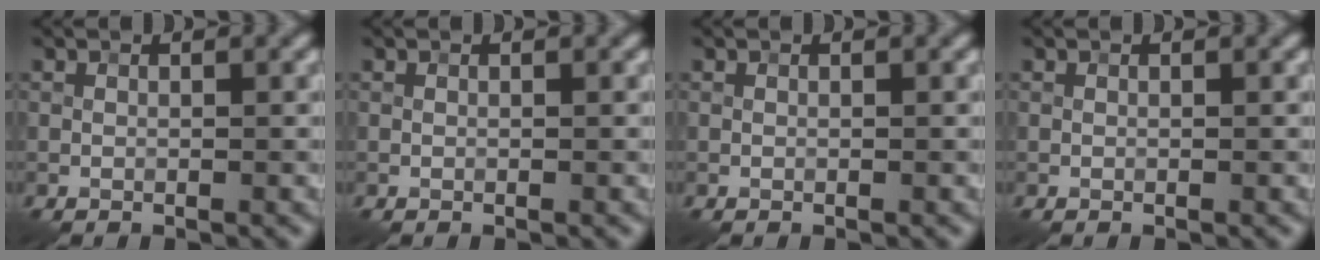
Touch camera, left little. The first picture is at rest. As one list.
[{"total": 0.0}, {"total": 0.0}, {"total": 0.0}]